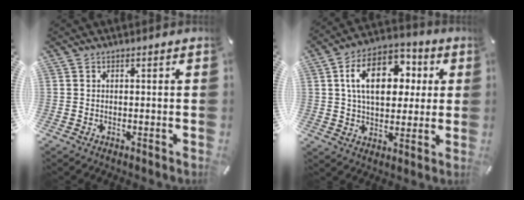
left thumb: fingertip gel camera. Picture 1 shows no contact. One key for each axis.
{"total": 15.9, "fx": 4.1, "fy": 10.6, "fz": 11.1, "tx": -0.190, "ty": 0.003, "tz": 0.071}